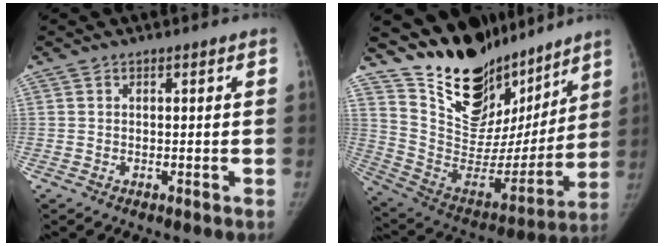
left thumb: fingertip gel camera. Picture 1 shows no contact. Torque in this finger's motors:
{"motor_torque": [0.42, 0.21, 1.33, -1.36, 0.08]}